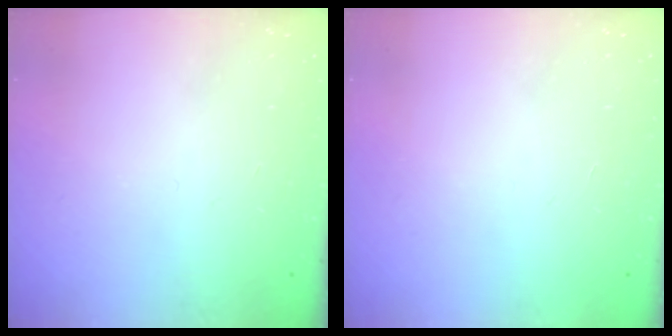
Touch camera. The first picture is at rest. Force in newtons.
{"total": 1.6, "press": 1.6, "slide": 0.1}